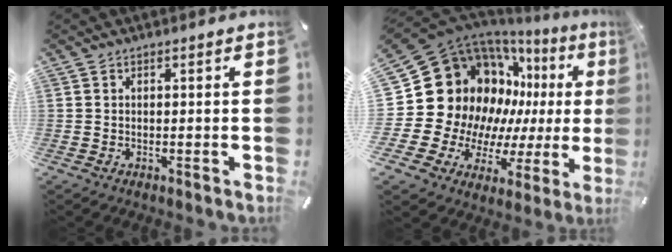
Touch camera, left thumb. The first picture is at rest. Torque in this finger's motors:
{"motor_torque": [1.72, 3.30, 2.36, -0.41, 0.12]}